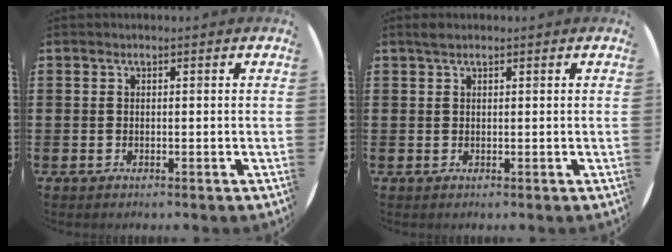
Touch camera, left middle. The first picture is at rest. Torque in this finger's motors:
{"motor_torque": [0.39, -0.39, 0.01, 0.00]}